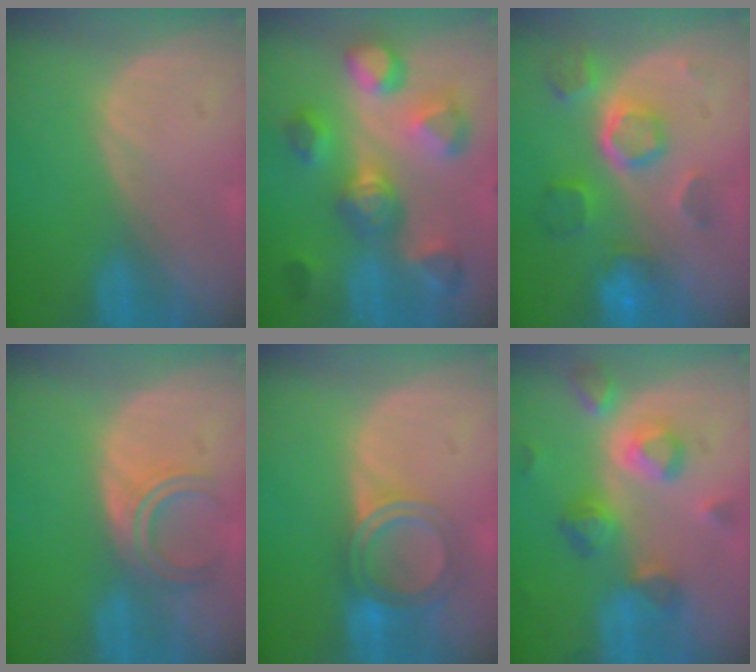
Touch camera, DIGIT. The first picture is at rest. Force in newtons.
{"total": 10.7, "press": 10.0, "slide": 3.7}
{"total": 8.5, "press": 7.7, "slide": 3.7}
{"total": 4.4, "press": 4.3, "slide": 1.1}
{"total": 6.0, "press": 5.4, "slide": 2.6}
{"total": 8.0, "press": 7.7, "slide": 2.1}